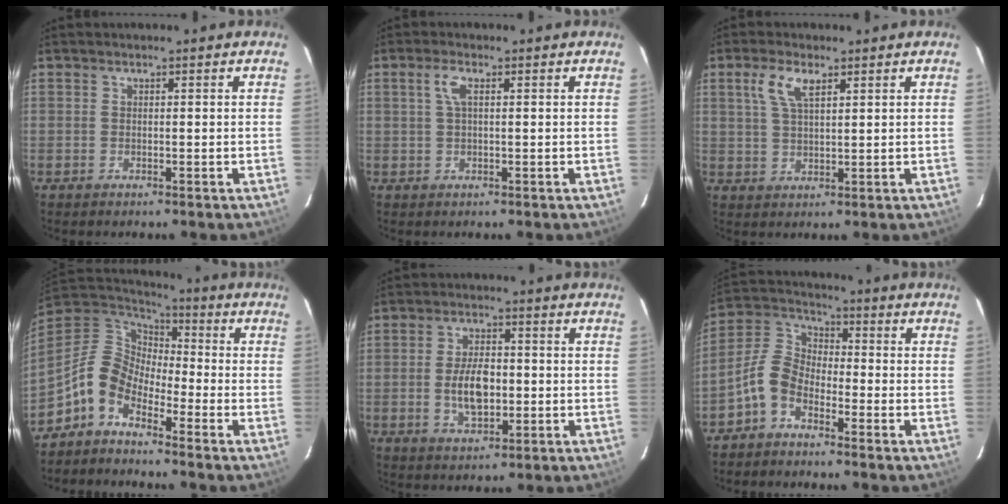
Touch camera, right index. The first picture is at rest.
{"total": 2.6, "force": [0.7, 0.7, 2.4], "torque": [-0.052, 0.006, 0.014]}
{"total": 5.3, "force": [2.6, 2.1, 4.2], "torque": [-0.085, 0.009, 0.053]}
{"total": 9.5, "force": [-6.1, 5.4, 5.0], "torque": [-0.101, 0.022, -0.138]}
{"total": 7.9, "force": [-1.1, 4.1, 6.6], "torque": [-0.128, 0.000, -0.014]}
{"total": 7.0, "force": [-4.4, 3.9, 3.8], "torque": [-0.087, 0.021, -0.098]}